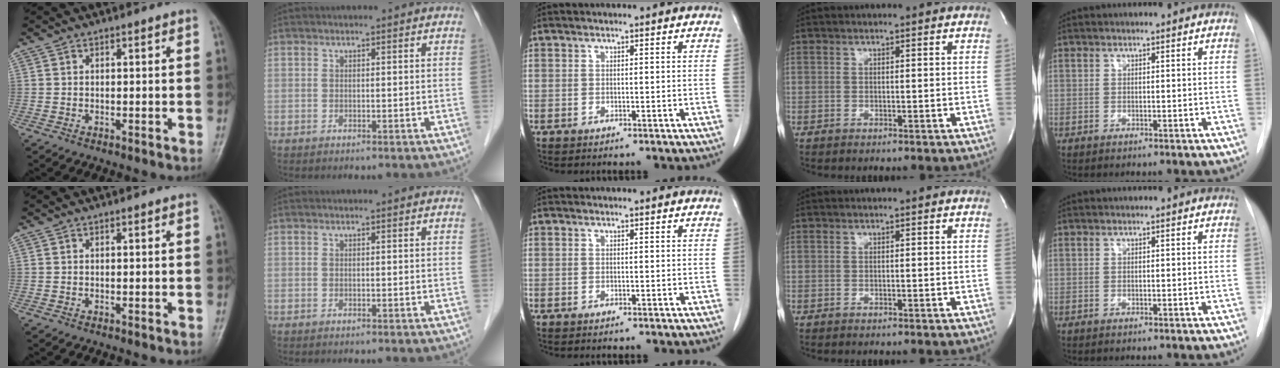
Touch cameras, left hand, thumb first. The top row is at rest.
{}